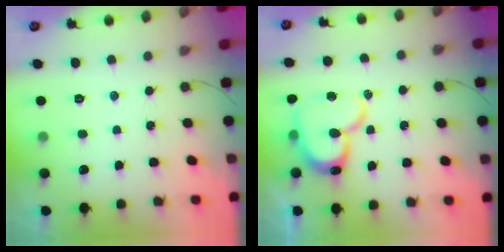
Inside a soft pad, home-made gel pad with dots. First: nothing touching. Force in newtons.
{"total": 16.3, "press": 16.3, "slide": 1.2}